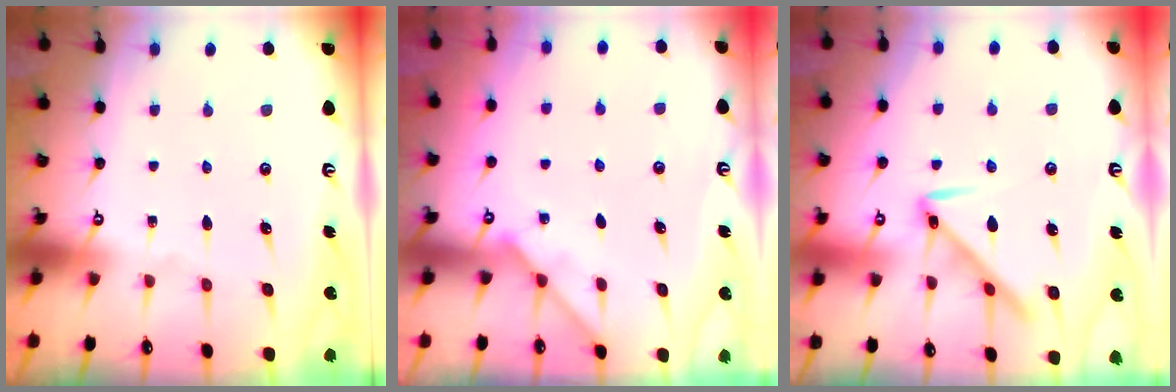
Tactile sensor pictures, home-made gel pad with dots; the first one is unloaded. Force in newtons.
{"total": 4.3, "press": 4.3, "slide": 0.6}
{"total": 9.3, "press": 9.2, "slide": 0.5}